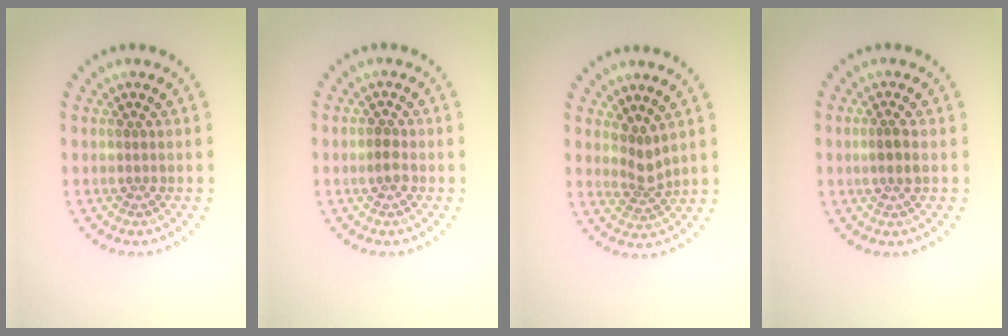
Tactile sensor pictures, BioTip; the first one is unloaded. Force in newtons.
{"total": 1.3, "press": 1.2, "slide": 0.3}
{"total": 1.9, "press": 1.3, "slide": 1.4}
{"total": 1.6, "press": 1.4, "slide": 0.6}